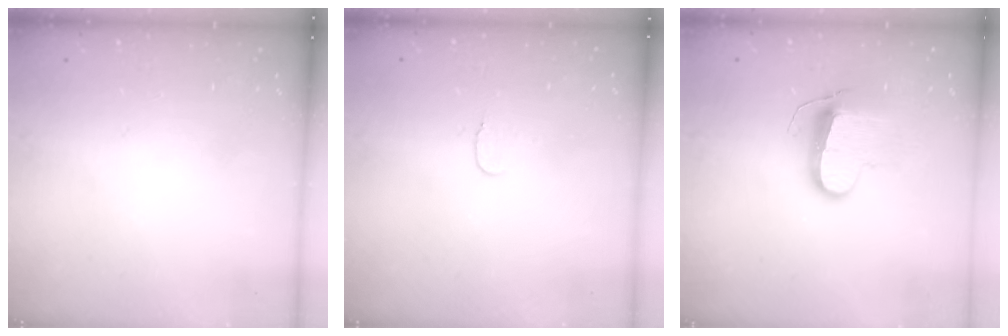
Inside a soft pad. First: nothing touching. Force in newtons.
{"total": 3.6, "press": 3.6, "slide": 0.4}
{"total": 10.5, "press": 10.5, "slide": 0.4}